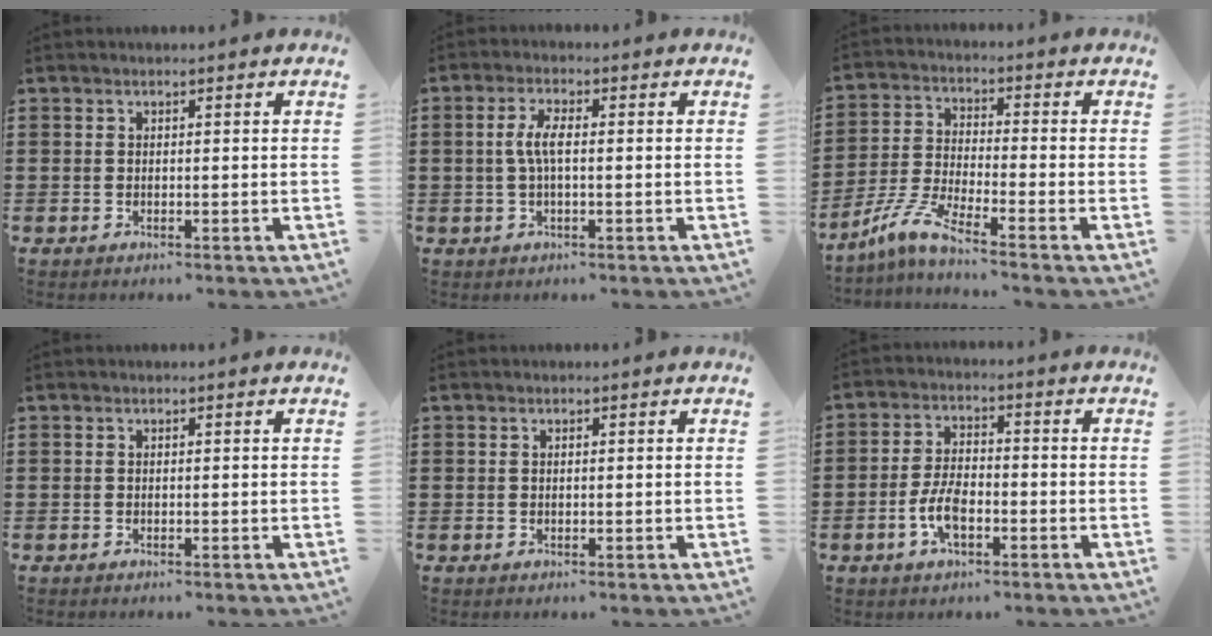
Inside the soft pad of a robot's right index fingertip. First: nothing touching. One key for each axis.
{"total": 4.0, "fx": -0.2, "fy": 1.2, "fz": 3.8, "tx": -0.083, "ty": 0.000, "tz": -0.010}
{"total": 6.5, "fx": -5.2, "fy": 0.0, "fz": 3.9, "tx": -0.107, "ty": -0.022, "tz": -0.109}
{"total": 0.0}
{"total": 0.0}
{"total": 5.7, "fx": -2.0, "fy": 2.6, "fz": 4.7, "tx": -0.115, "ty": -0.006, "tz": -0.043}